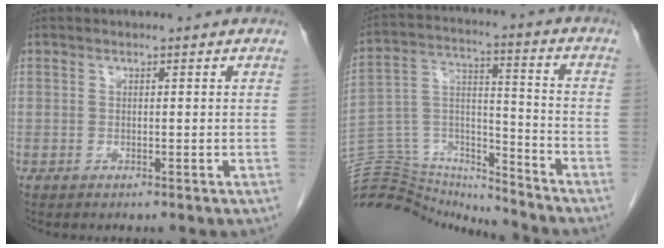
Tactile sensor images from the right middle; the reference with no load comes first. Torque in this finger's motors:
{"motor_torque": [-0.59, -0.62, -0.26, -0.06]}